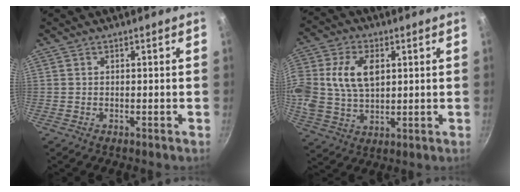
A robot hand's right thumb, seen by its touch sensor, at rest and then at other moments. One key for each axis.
{"total": 15.2, "fx": 3.1, "fy": 9.9, "fz": 11.1, "tx": -0.234, "ty": 0.000, "tz": 0.063}